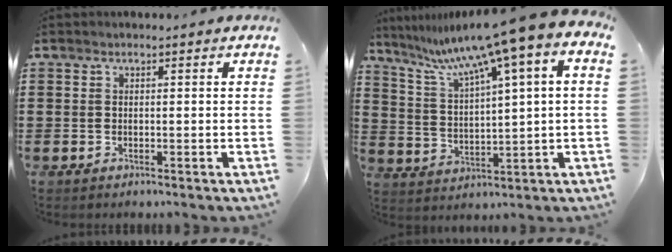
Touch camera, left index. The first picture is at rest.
{"total": 9.0, "force": [6.4, -0.6, 6.3], "torque": [-0.143, -0.045, 0.096]}